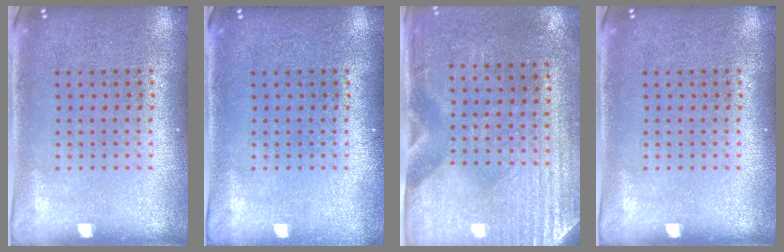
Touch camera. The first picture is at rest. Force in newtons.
{"total": 0.6, "press": 0.5, "slide": 0.2}
{"total": 3.0, "press": 2.6, "slide": 1.5}
{"total": 0.0}